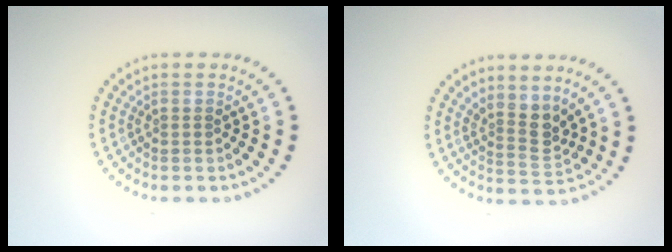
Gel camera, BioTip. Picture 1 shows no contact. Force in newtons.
{"total": 2.7, "press": 2.0, "slide": 1.8}